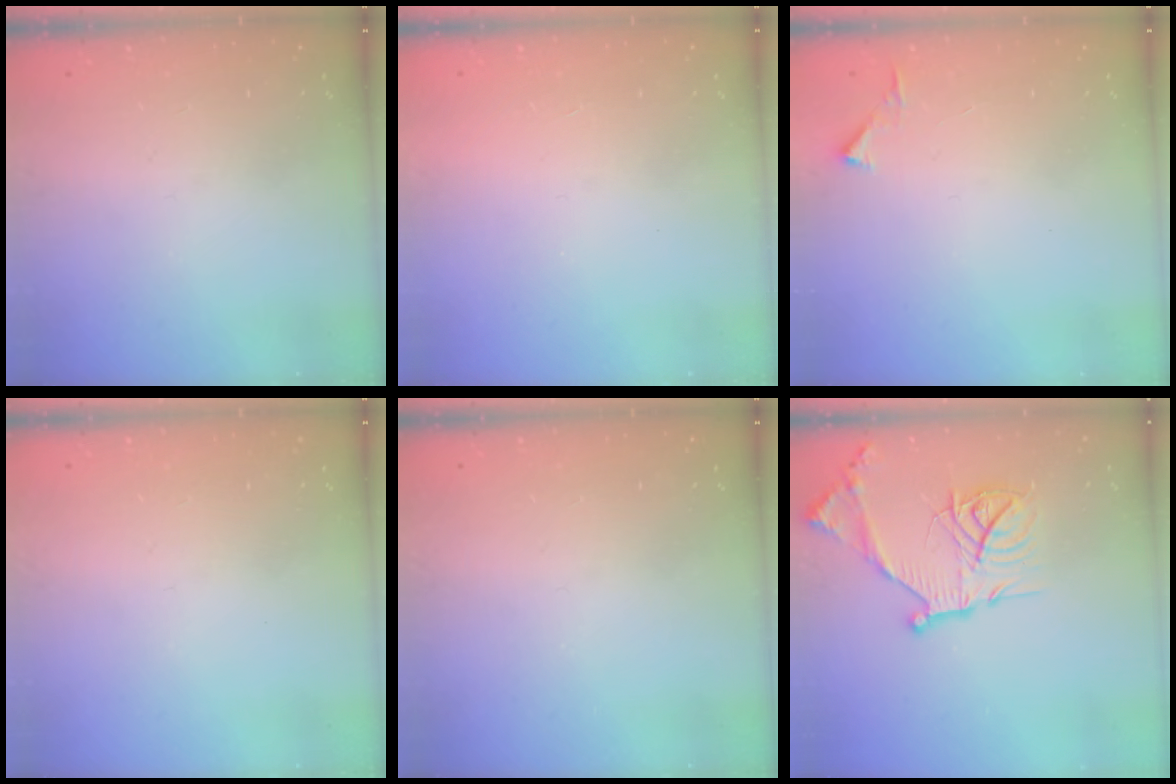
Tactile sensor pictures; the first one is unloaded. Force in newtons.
{"total": 1.6, "press": 1.6, "slide": 0.1}
{"total": 2.8, "press": 2.8, "slide": 0.3}
{"total": 0.0}
{"total": 0.0}
{"total": 18.5, "press": 18.4, "slide": 1.9}